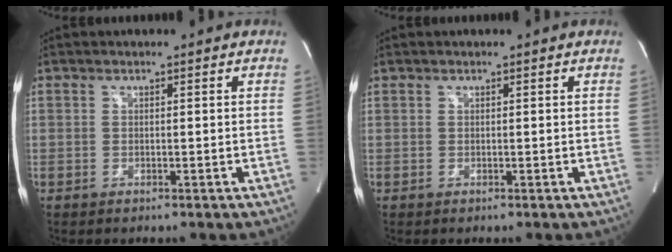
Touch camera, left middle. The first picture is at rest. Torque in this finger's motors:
{"motor_torque": [0.23, -0.21, -0.11, -0.01]}